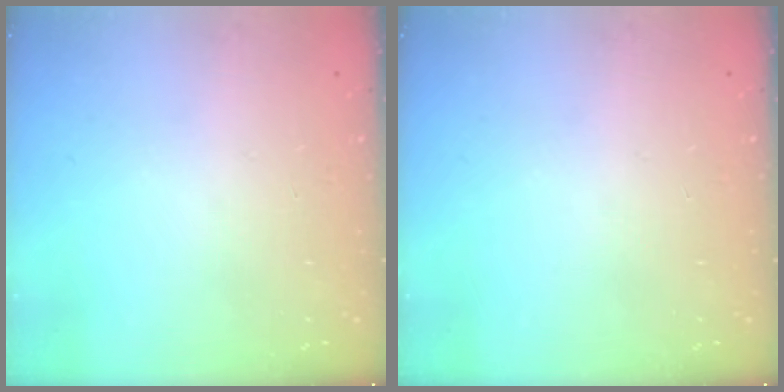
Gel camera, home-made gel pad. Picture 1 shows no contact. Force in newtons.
{"total": 0.0}